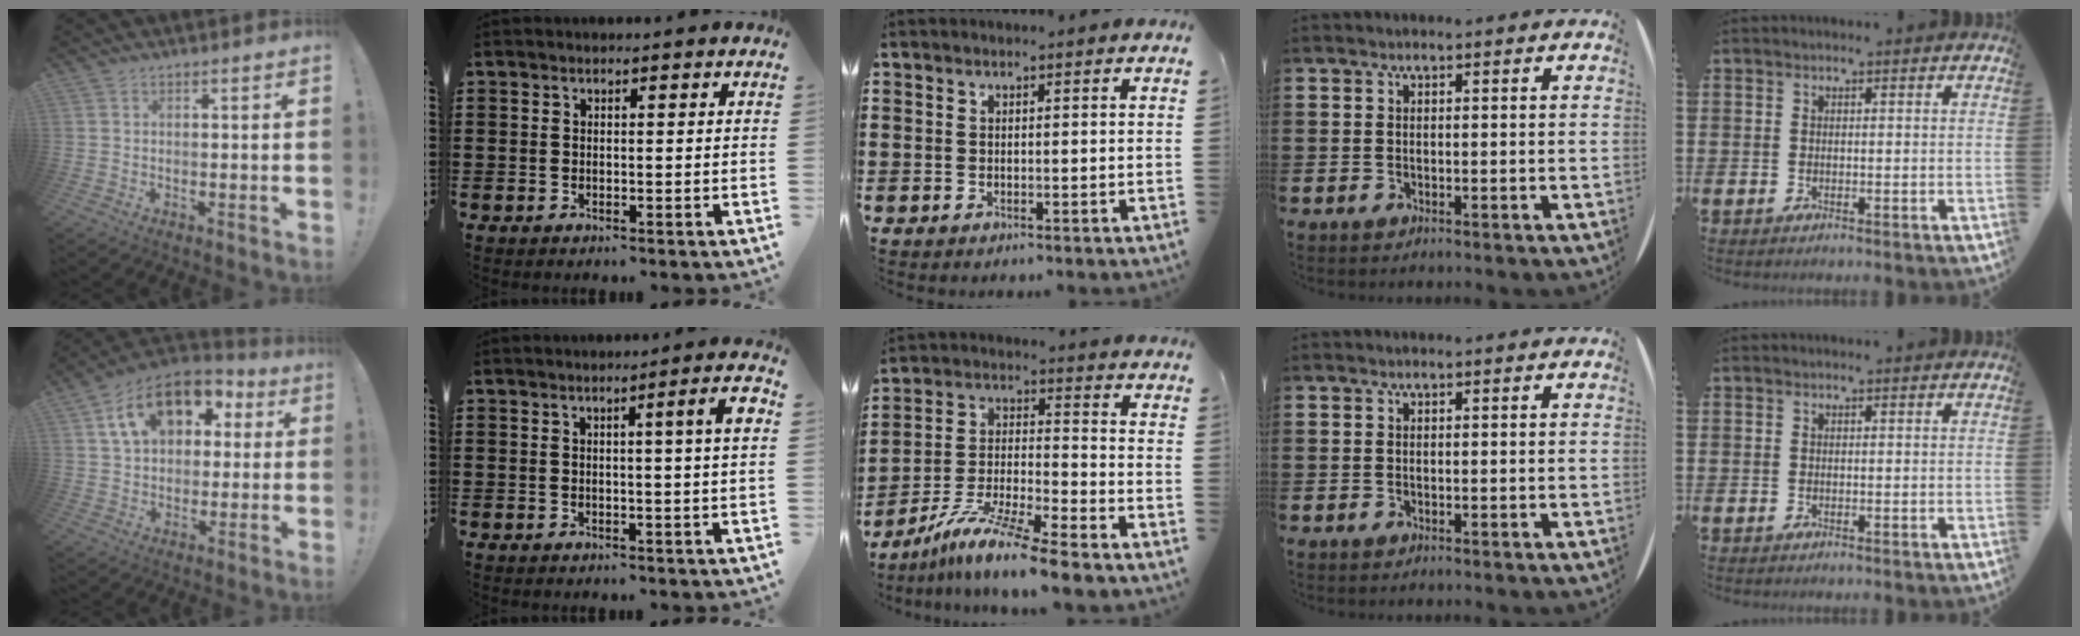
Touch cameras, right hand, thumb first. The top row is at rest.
{"thumb": {"total": 17.0, "force": [7.2, 11.4, 10.4], "torque": [-0.158, -0.017, 0.132]}, "index": {"total": 4.5, "force": [1.1, -0.2, 4.4], "torque": [-0.066, -0.009, 0.011]}, "middle": {"total": 10.2, "force": [-8.7, 0.0, 5.4], "torque": [-0.108, 0.004, -0.172]}}